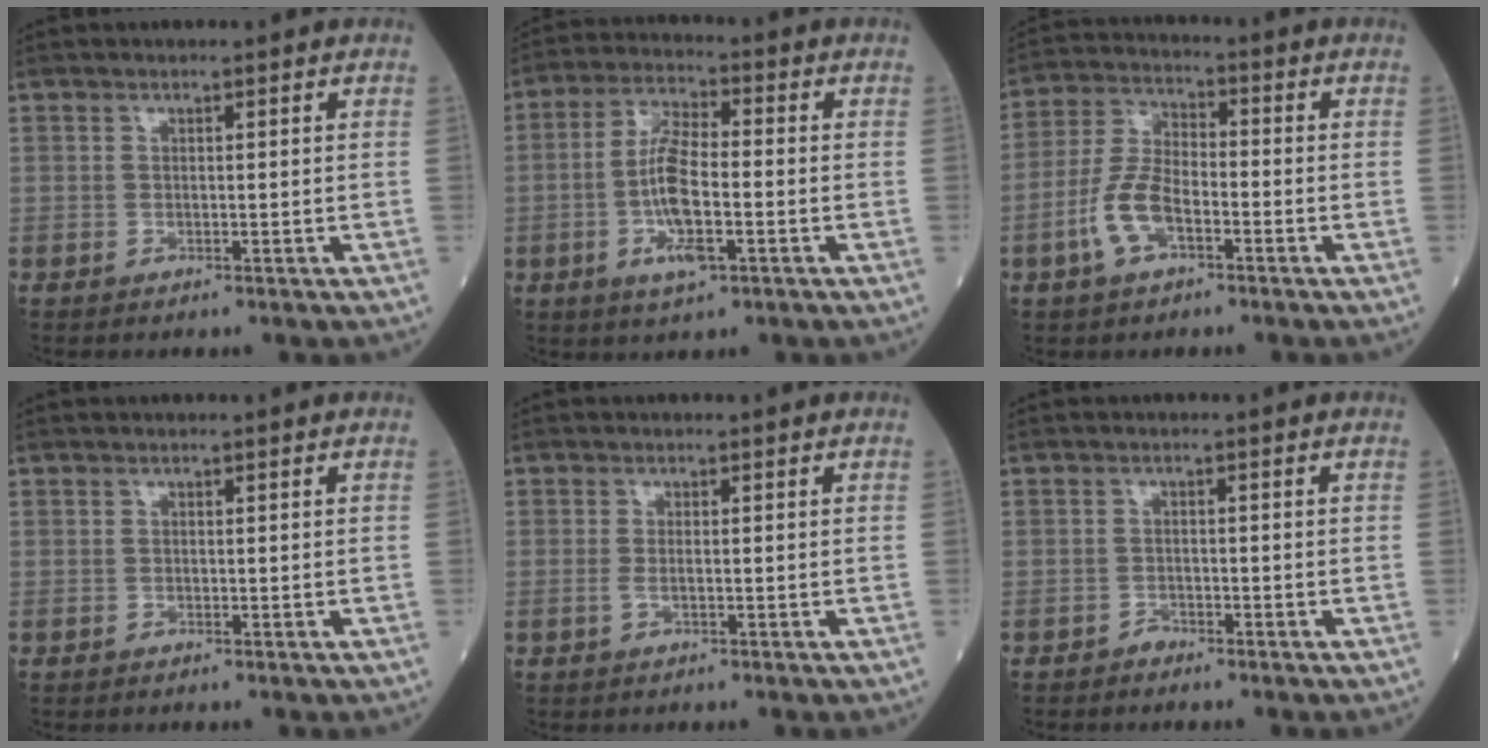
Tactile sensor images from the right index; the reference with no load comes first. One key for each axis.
{"total": 9.4, "fx": -2.3, "fy": 2.3, "fz": 8.8, "tx": -0.175, "ty": -0.001, "tz": -0.044}
{"total": 8.0, "fx": -3.3, "fy": 3.4, "fz": 6.4, "tx": -0.144, "ty": 0.009, "tz": -0.069}
{"total": 0.0}
{"total": 1.1, "fx": -0.3, "fy": 0.2, "fz": 1.0, "tx": -0.023, "ty": -0.002, "tz": -0.007}
{"total": 0.9, "fx": -0.9, "fy": 0.3, "fz": 0.1, "tx": 0.002, "ty": 0.001, "tz": -0.018}